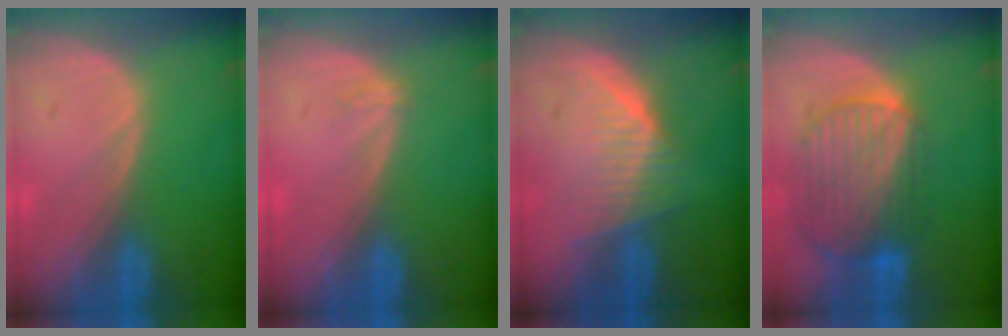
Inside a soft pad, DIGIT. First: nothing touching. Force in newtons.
{"total": 0.9, "press": 0.6, "slide": 0.6}
{"total": 6.3, "press": 6.1, "slide": 1.6}
{"total": 10.3, "press": 8.6, "slide": 5.6}